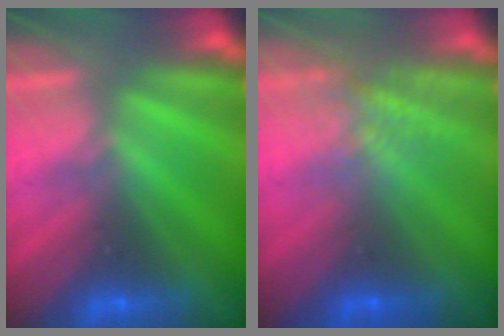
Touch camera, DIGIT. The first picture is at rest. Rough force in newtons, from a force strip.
{"total": 1.3}